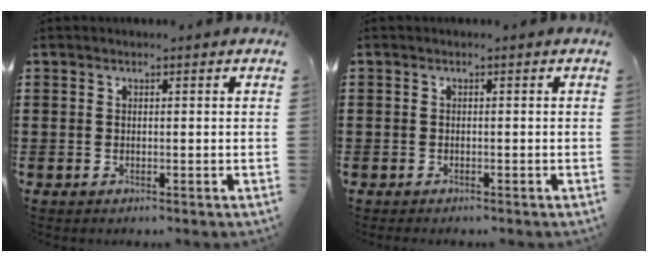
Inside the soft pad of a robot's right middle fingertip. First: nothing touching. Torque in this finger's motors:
{"motor_torque": [-0.12, 0.02, -0.28, -0.21]}